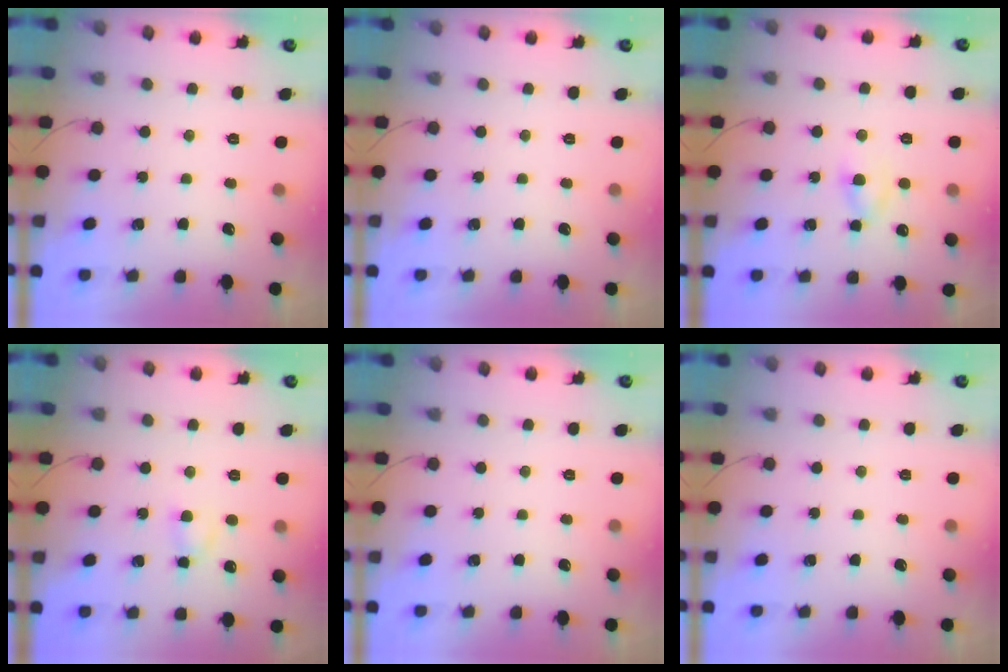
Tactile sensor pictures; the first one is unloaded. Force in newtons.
{"total": 0.0}
{"total": 4.1, "press": 3.9, "slide": 1.2}
{"total": 2.8, "press": 2.5, "slide": 1.2}
{"total": 0.0}
{"total": 0.0}